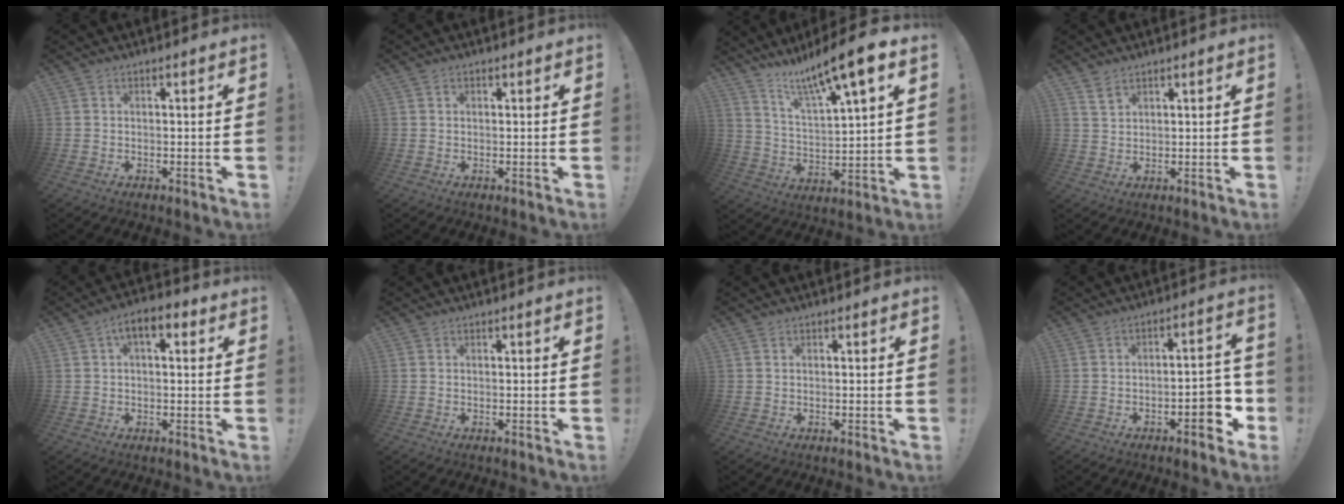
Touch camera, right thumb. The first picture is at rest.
{"total": 0.7, "force": [0.5, 0.4, 0.3], "torque": [-0.001, -0.001, 0.008]}
{"total": 14.1, "force": [10.4, 1.4, 9.4], "torque": [-0.166, -0.075, 0.164]}
{"total": 3.0, "force": [2.4, 1.2, 1.3], "torque": [-0.014, -0.018, 0.044]}
{"total": 7.0, "force": [2.4, 3.5, 5.6], "torque": [-0.074, 0.000, 0.038]}
{"total": 0.0}
{"total": 0.0}
{"total": 10.7, "force": [-4.8, 4.6, 8.4], "torque": [-0.083, 0.026, -0.079]}